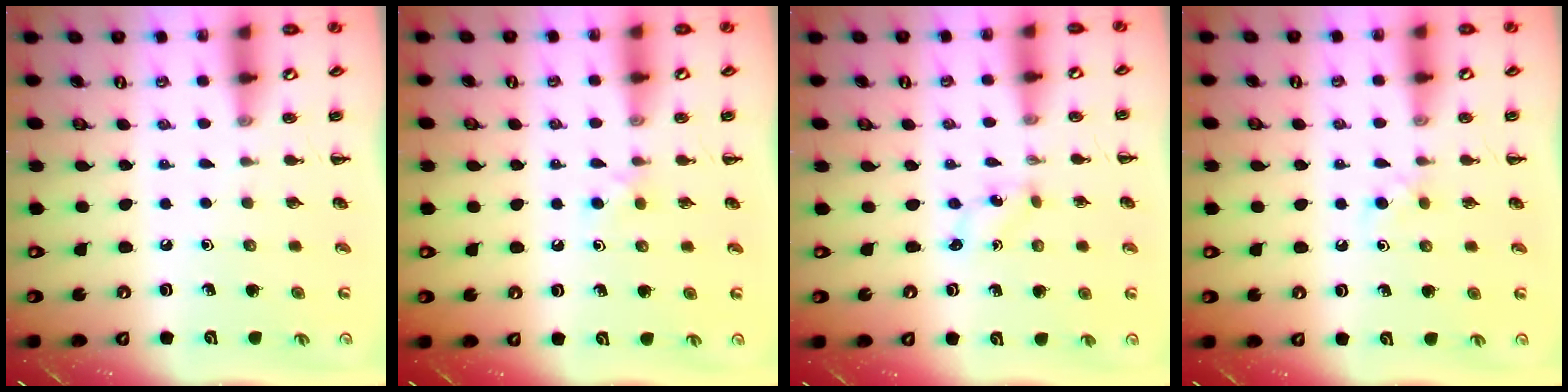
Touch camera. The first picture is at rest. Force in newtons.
{"total": 2.8, "press": 2.6, "slide": 1.2}
{"total": 0.0}
{"total": 3.7, "press": 3.4, "slide": 1.4}